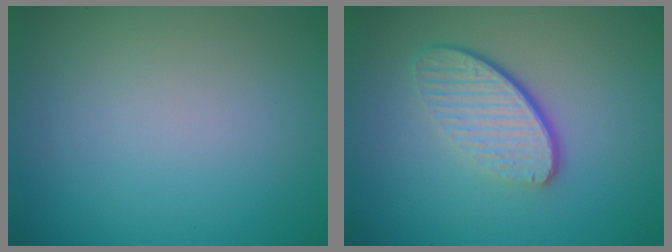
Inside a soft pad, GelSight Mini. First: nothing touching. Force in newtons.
{"total": 4.5, "press": 3.0, "slide": 3.5}